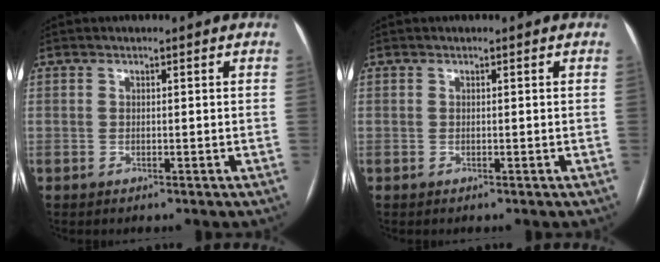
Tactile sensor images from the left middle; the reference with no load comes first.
{"total": 0.0}